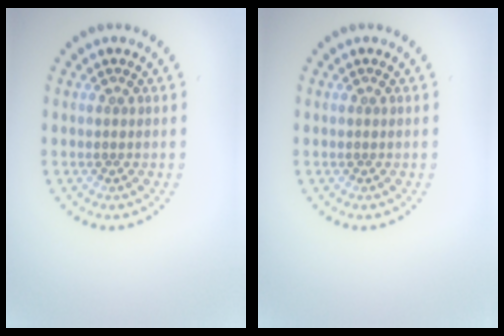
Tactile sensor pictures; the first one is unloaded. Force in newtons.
{"total": 0.0}